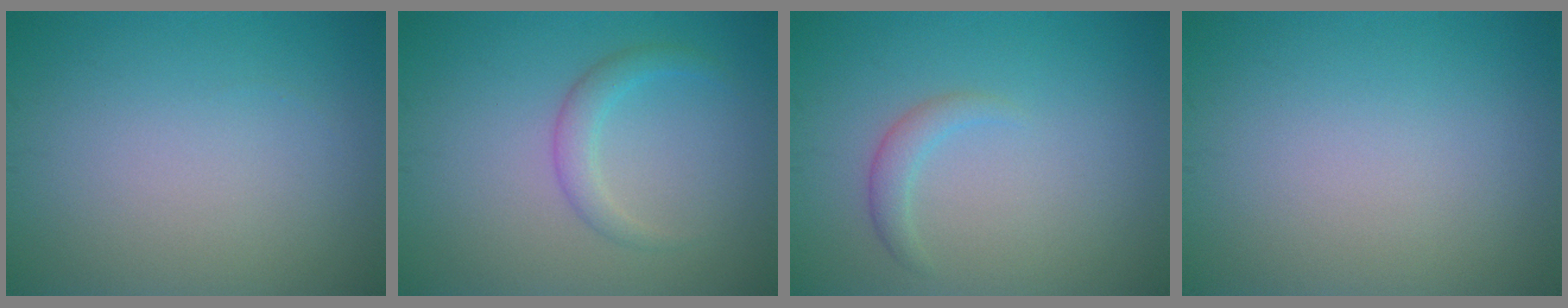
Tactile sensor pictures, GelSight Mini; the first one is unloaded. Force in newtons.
{"total": 1.5, "press": 1.5, "slide": 0.1}
{"total": 1.5, "press": 1.5, "slide": 0.2}
{"total": 0.0}